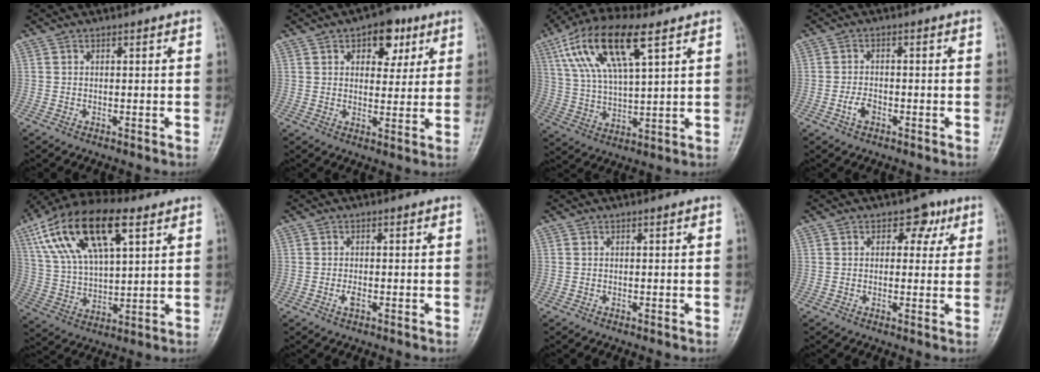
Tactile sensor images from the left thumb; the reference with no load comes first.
{"total": 8.7, "force": [4.2, 5.3, 5.5], "torque": [-0.036, -0.011, 0.052]}
{"total": 16.5, "force": [7.7, 5.9, 13.3], "torque": [-0.254, -0.003, 0.144]}
{"total": 2.9, "force": [-1.4, 1.8, 1.9], "torque": [-0.036, 0.012, -0.026]}
{"total": 20.7, "force": [9.6, 9.2, 15.9], "torque": [-0.287, -0.002, 0.175]}
{"total": 1.6, "force": [-0.6, 0.7, 1.3], "torque": [-0.025, -0.001, -0.012]}
{"total": 0.0}
{"total": 4.5, "force": [2.0, 3.2, 2.4], "torque": [-0.001, -0.003, 0.020]}